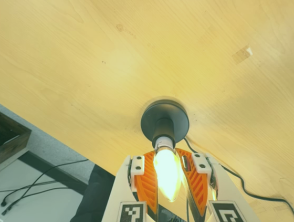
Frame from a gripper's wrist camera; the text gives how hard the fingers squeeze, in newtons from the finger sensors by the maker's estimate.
{"total": 24.3, "left": 23.4, "right": 25.2}